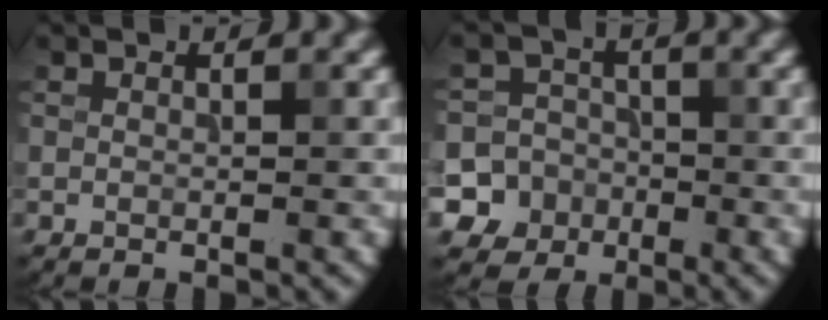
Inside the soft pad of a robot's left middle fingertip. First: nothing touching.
{"total": 9.2, "force": [-4.0, 8.2, 1.1], "torque": [-0.024, -0.019, -0.091]}